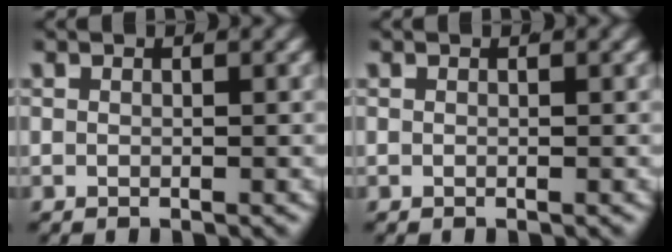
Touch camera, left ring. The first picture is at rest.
{"total": 0.0}